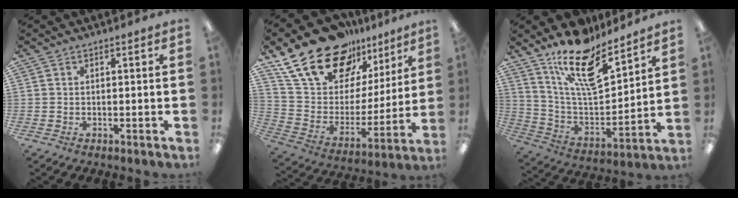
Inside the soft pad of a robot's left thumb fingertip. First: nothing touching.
{"total": 23.6, "force": [17.1, 12.6, 10.4], "torque": [-0.198, -0.102, 0.316]}
{"total": 17.7, "force": [13.7, 5.8, 9.6], "torque": [-0.176, -0.091, 0.239]}